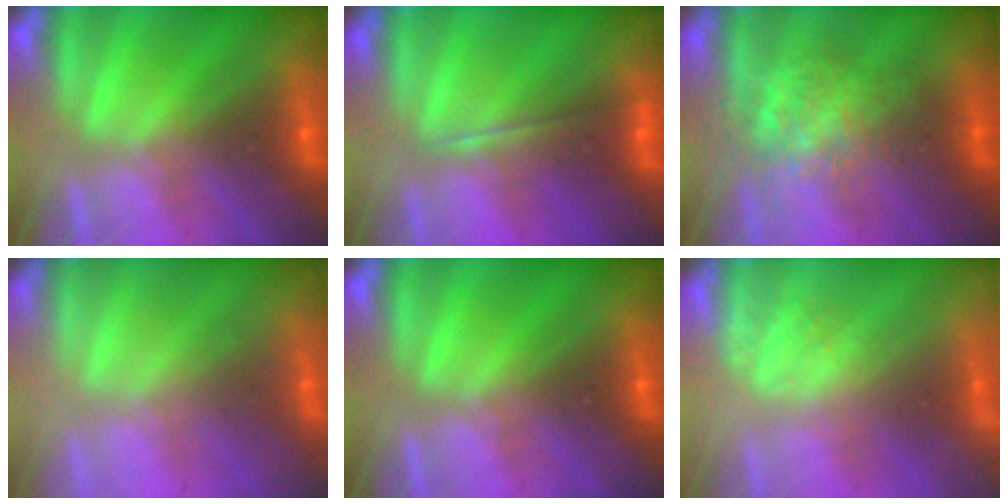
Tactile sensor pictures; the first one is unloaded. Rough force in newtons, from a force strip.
{"total": 1.8}
{"total": 2.1}
{"total": 2.3}
{"total": 0.0}
{"total": 2.2}